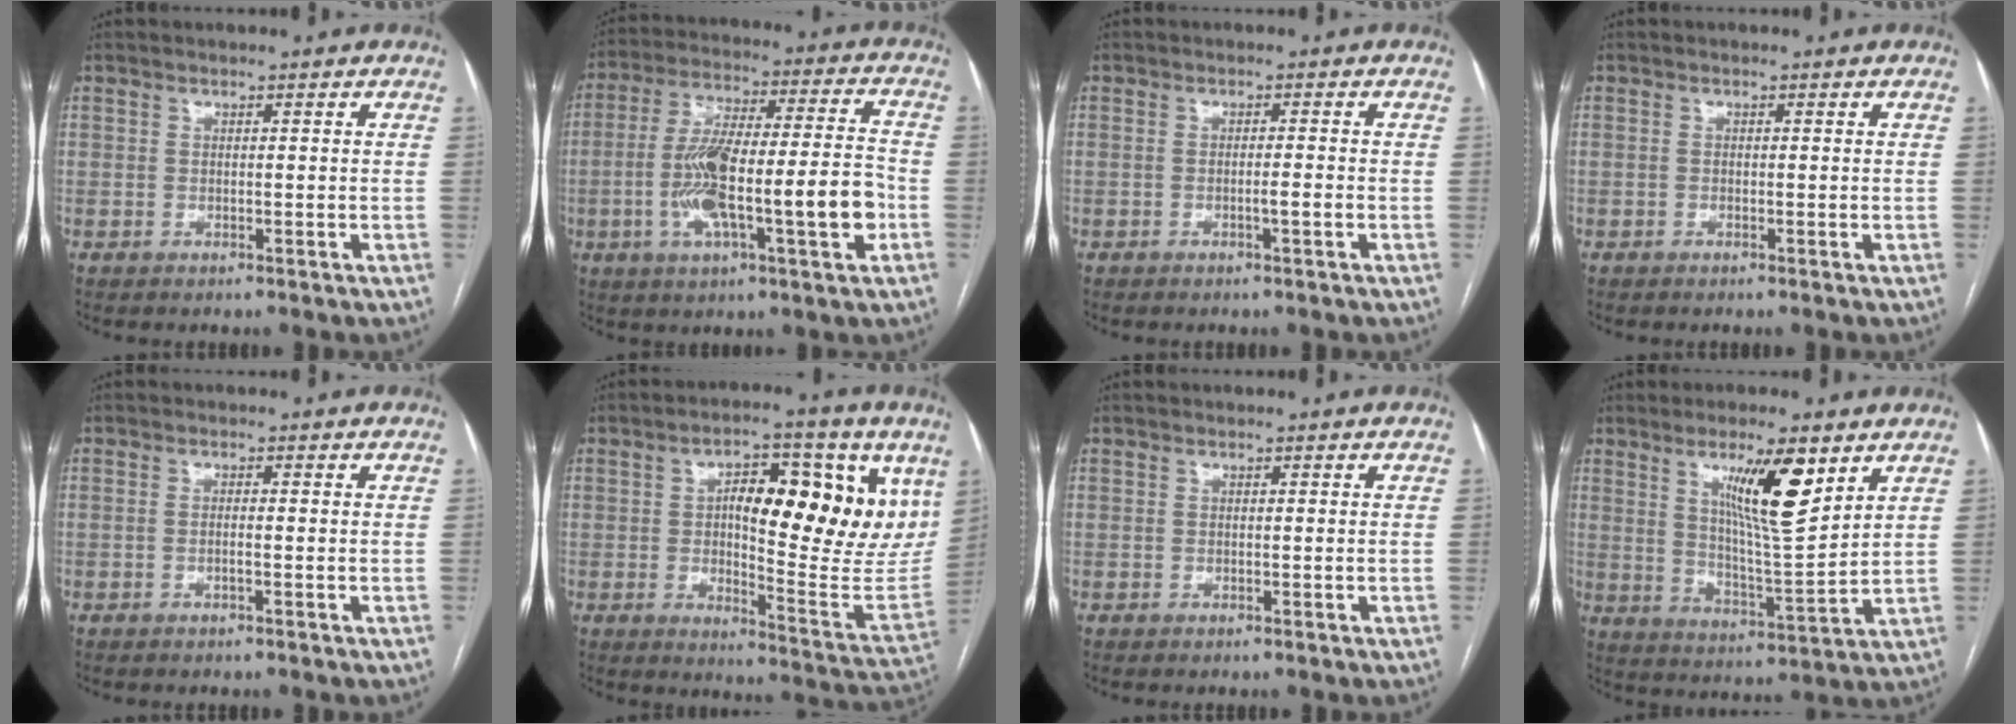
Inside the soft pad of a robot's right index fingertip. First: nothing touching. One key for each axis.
{"total": 17.6, "fx": -4.2, "fy": 2.8, "fz": 16.9, "tx": -0.299, "ty": 0.014, "tz": -0.066}
{"total": 1.7, "fx": -0.7, "fy": -0.1, "fz": 1.5, "tx": -0.025, "ty": 0.000, "tz": -0.011}
{"total": 0.5, "fx": -0.1, "fy": 0.1, "fz": 0.5, "tx": -0.009, "ty": -0.001, "tz": 0.000}
{"total": 1.0, "fx": -0.3, "fy": 0.0, "fz": 0.9, "tx": -0.017, "ty": 0.001, "tz": -0.005}
{"total": 20.6, "fx": 7.2, "fy": 6.5, "fz": 18.2, "tx": -0.243, "ty": 0.013, "tz": 0.108}
{"total": 0.0}
{"total": 11.5, "fx": 6.0, "fy": 1.3, "fz": 9.7, "tx": -0.168, "ty": -0.009, "tz": 0.106}